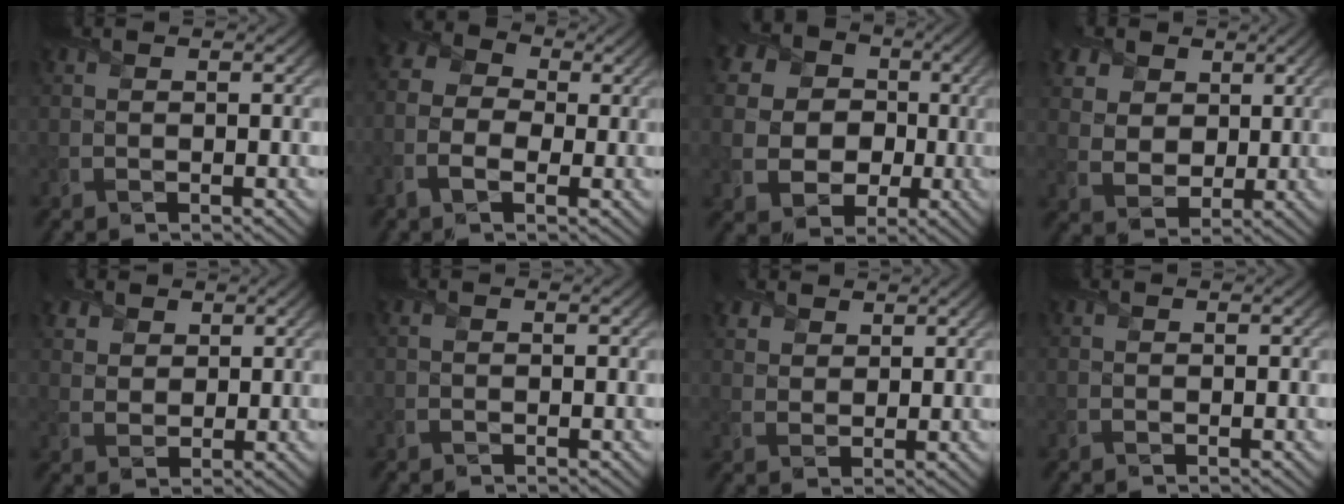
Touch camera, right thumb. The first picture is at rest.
{"total": 6.3, "force": [-1.8, 4.4, 4.1], "torque": [-0.097, -0.004, -0.041]}
{"total": 15.2, "force": [2.4, 13.4, 6.7], "torque": [-0.222, 0.018, 0.030]}
{"total": 9.5, "force": [4.8, 7.2, 3.9], "torque": [-0.145, 0.006, 0.091]}
{"total": 4.1, "force": [2.5, 2.9, 1.4], "torque": [-0.054, -0.006, 0.054]}
{"total": 0.5, "force": [-0.1, 0.3, 0.4], "torque": [-0.011, 0.001, 0.000]}
{"total": 3.3, "force": [2.3, 2.1, 1.1], "torque": [-0.038, 0.000, 0.048]}
{"total": 0.0}